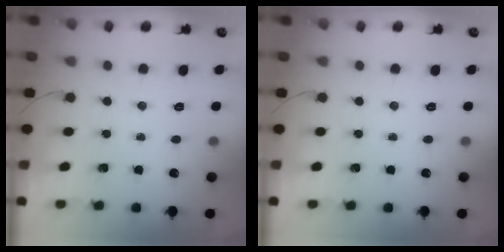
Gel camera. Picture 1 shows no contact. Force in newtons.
{"total": 0.0}